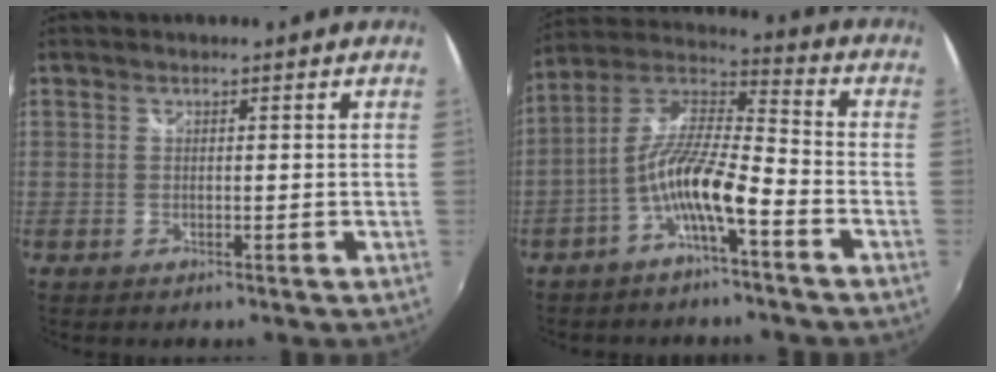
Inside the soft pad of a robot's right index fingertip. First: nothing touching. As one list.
[{"total": 10.7, "force": [-5.1, 2.0, 9.3], "torque": [-0.194, 0.009, -0.097]}]